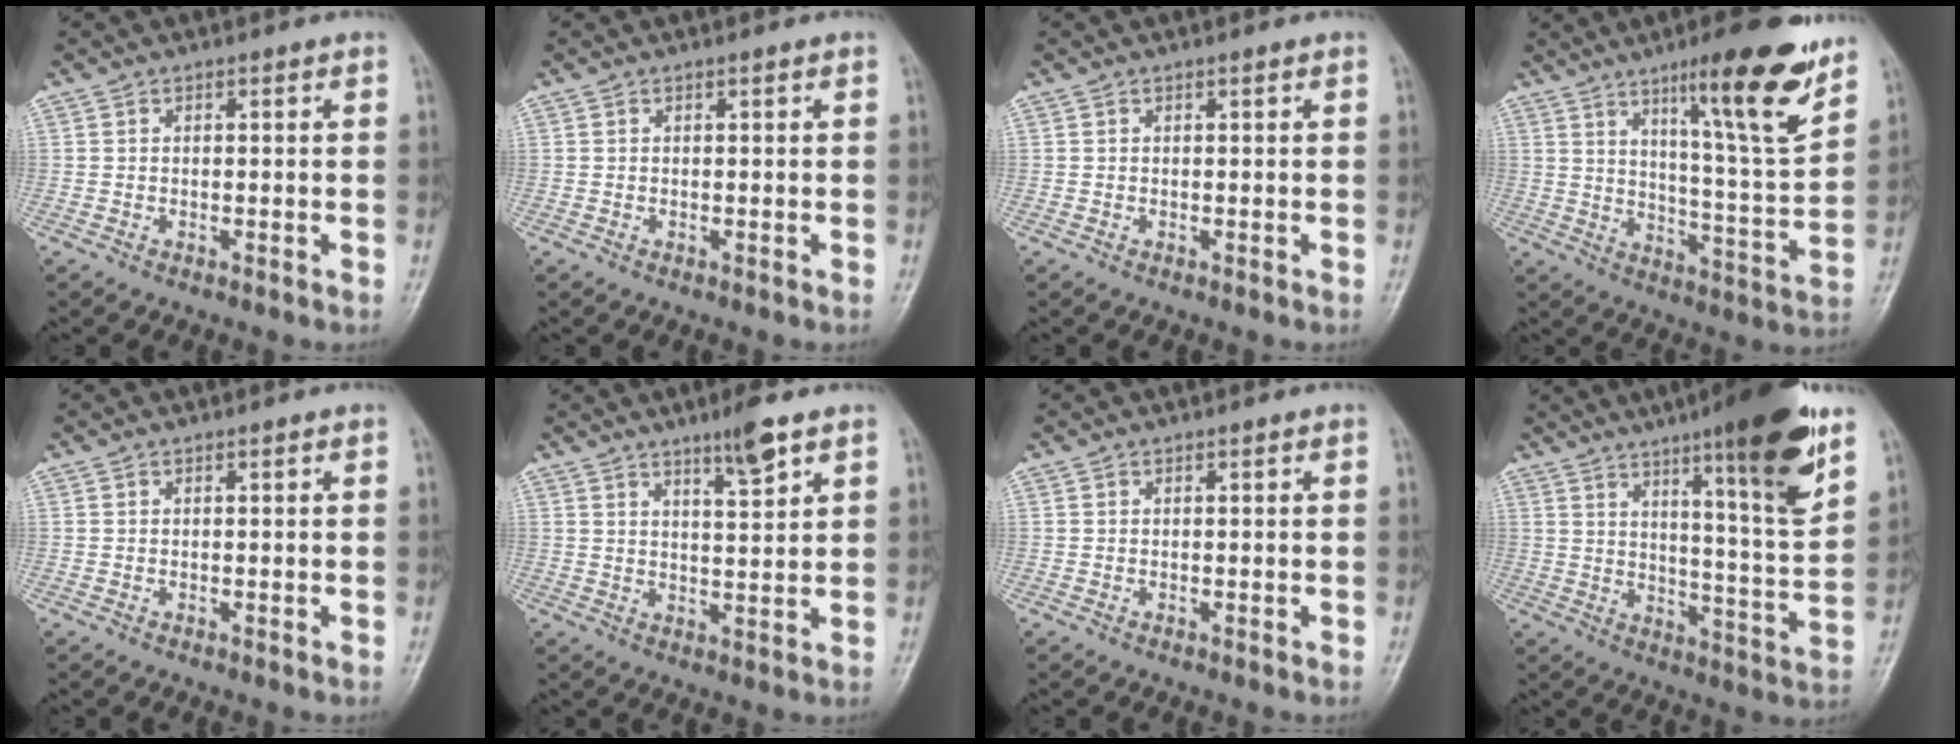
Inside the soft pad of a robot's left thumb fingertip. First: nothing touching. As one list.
[{"total": 0.0}, {"total": 0.0}, {"total": 17.0, "force": [10.6, 2.2, 13.1], "torque": [-0.177, -0.066, 0.166]}, {"total": 0.0}, {"total": 5.5, "force": [3.8, 0.6, 3.9], "torque": [-0.060, -0.025, 0.063]}, {"total": 0.0}, {"total": 18.7, "force": [10.7, 2.4, 15.1], "torque": [-0.197, -0.059, 0.160]}]